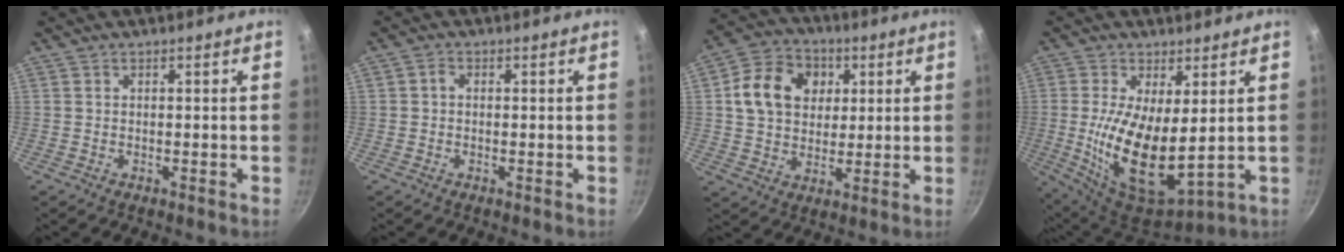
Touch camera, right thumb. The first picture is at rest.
{"total": 1.4, "force": [-0.1, 1.2, 0.8], "torque": [-0.016, 0.006, -0.004]}
{"total": 7.5, "force": [0.4, 5.1, 5.5], "torque": [-0.087, 0.020, -0.004]}
{"total": 15.6, "force": [0.8, 6.6, 14.1], "torque": [-0.262, -0.028, 0.028]}